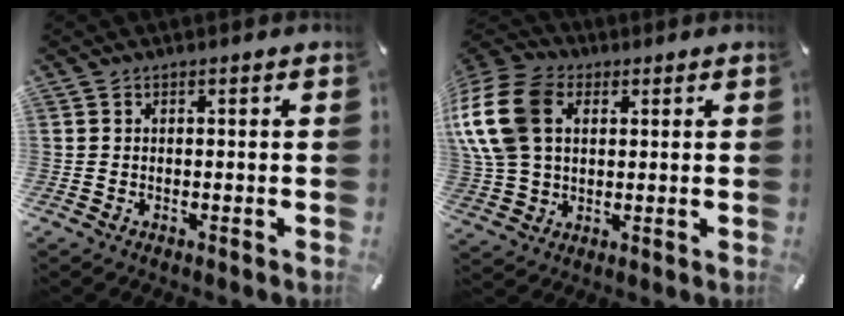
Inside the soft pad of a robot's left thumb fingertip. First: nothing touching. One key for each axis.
{"total": 17.2, "fx": 4.4, "fy": 12.8, "fz": 10.7, "tx": -0.266, "ty": 0.004, "tz": 0.079}